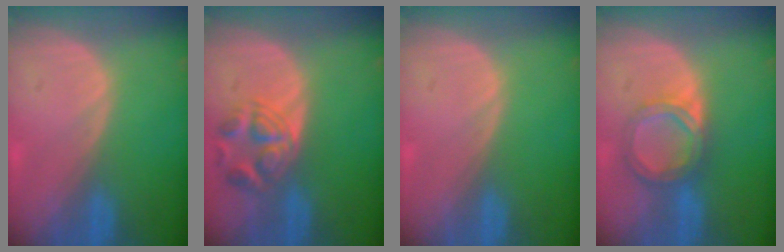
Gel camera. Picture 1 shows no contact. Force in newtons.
{"total": 5.4, "press": 5.4, "slide": 0.5}
{"total": 0.0}
{"total": 5.8, "press": 5.3, "slide": 2.4}